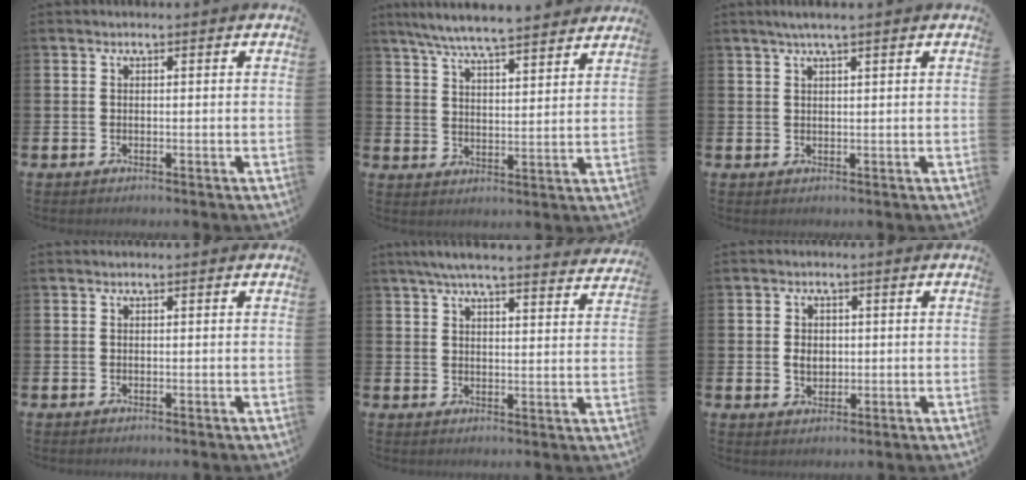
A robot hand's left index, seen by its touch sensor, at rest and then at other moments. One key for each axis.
{"total": 7.0, "fx": 6.7, "fy": 0.2, "fz": 2.1, "tx": -0.057, "ty": -0.038, "tz": 0.118}
{"total": 2.3, "fx": 1.7, "fy": 0.0, "fz": 1.5, "tx": -0.022, "ty": 0.000, "tz": 0.029}
{"total": 0.0}
{"total": 6.0, "fx": 5.6, "fy": 0.4, "fz": 2.2, "tx": -0.054, "ty": -0.023, "tz": 0.099}
{"total": 2.5, "fx": 0.2, "fy": 2.0, "fz": 1.6, "tx": -0.014, "ty": 0.001, "tz": -0.002}